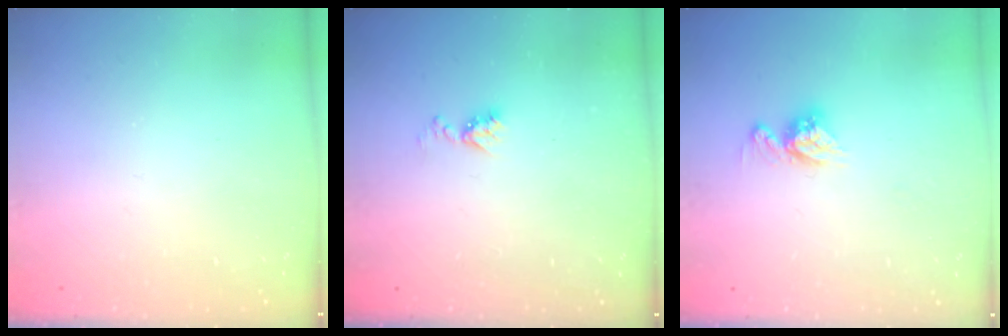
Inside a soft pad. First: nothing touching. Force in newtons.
{"total": 5.9, "press": 5.9, "slide": 0.8}
{"total": 8.4, "press": 8.4, "slide": 0.7}